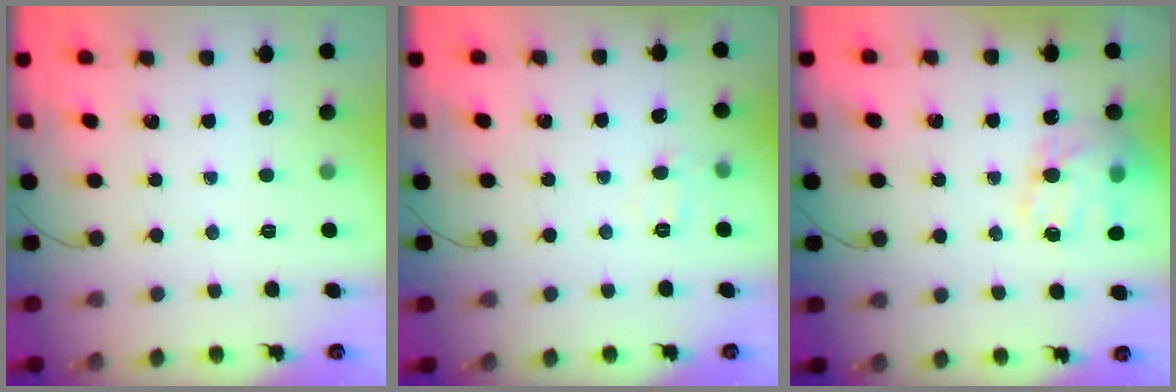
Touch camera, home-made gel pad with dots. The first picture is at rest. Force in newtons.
{"total": 5.3, "press": 5.2, "slide": 1.1}
{"total": 17.7, "press": 17.4, "slide": 3.3}